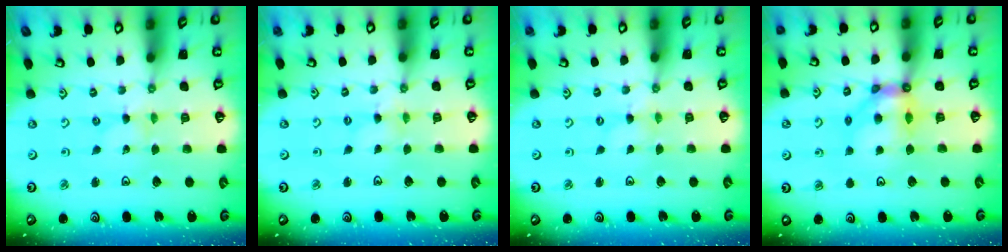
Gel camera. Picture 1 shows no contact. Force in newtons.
{"total": 0.9, "press": 0.9, "slide": 0.3}
{"total": 0.0}
{"total": 8.4, "press": 8.3, "slide": 0.9}